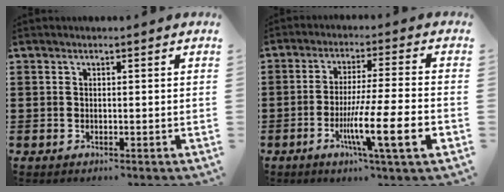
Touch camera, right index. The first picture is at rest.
{"total": 11.2, "force": [-4.0, 0.5, 10.4], "torque": [-0.189, -0.013, -0.073]}